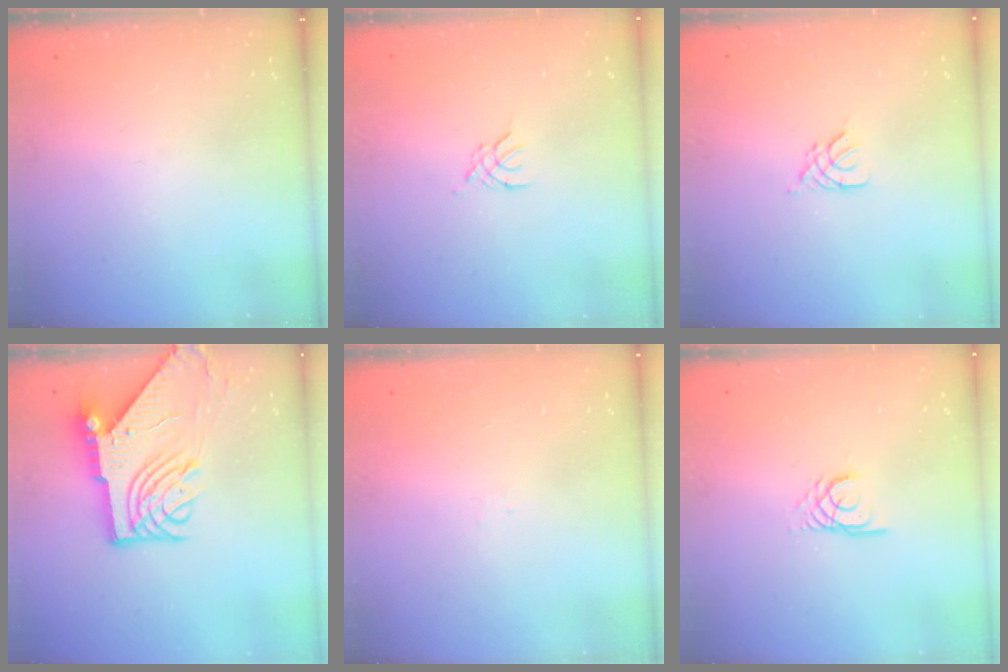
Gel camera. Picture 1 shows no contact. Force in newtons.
{"total": 2.6, "press": 2.5, "slide": 0.6}
{"total": 2.7, "press": 2.7, "slide": 0.5}
{"total": 14.3, "press": 14.2, "slide": 1.7}
{"total": 1.6, "press": 1.5, "slide": 0.4}
{"total": 2.3, "press": 2.3, "slide": 0.1}